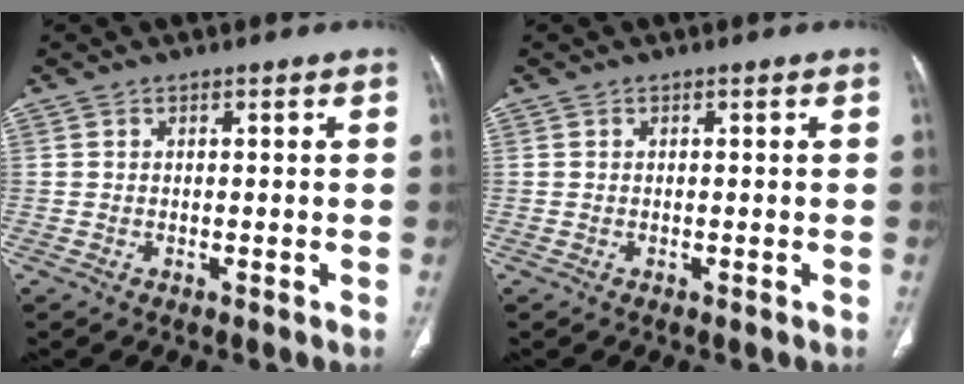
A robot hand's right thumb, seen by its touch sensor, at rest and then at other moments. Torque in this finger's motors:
{"motor_torque": [0.61, 0.61, 0.16, -0.17, 0.02]}